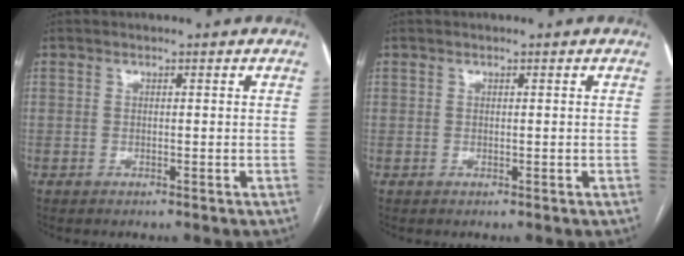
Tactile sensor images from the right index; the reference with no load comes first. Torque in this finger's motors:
{"motor_torque": [0.00, 0.00, 0.00, 0.01]}